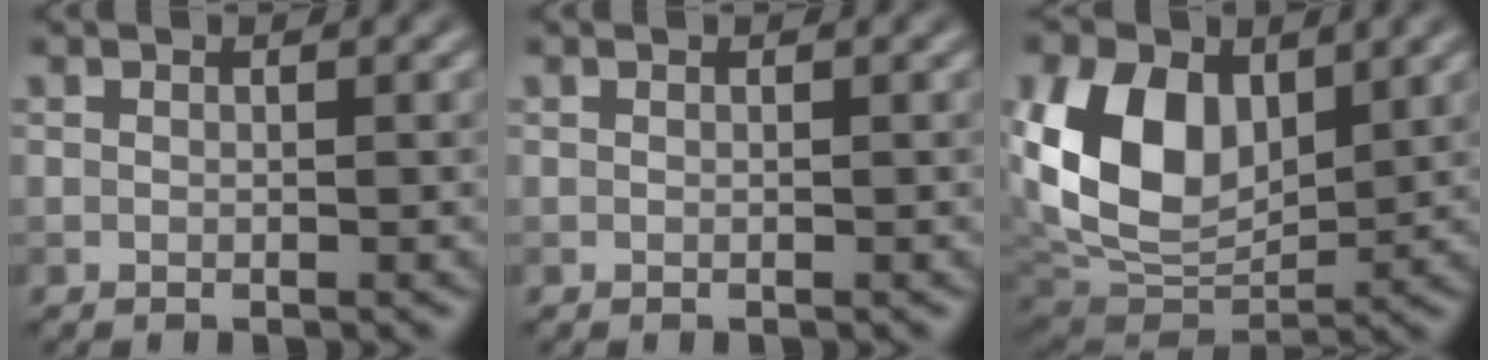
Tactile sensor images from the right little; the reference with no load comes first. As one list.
[{"total": 0.0}, {"total": 10.1, "force": [2.9, 7.0, 6.6], "torque": [-0.147, -0.013, 0.055]}]